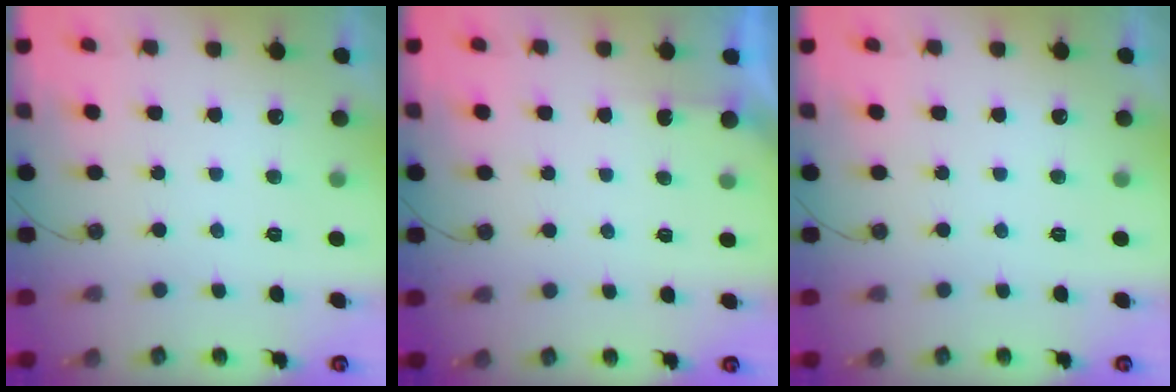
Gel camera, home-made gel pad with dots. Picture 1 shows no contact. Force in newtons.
{"total": 2.3, "press": 2.2, "slide": 0.3}
{"total": 0.0}